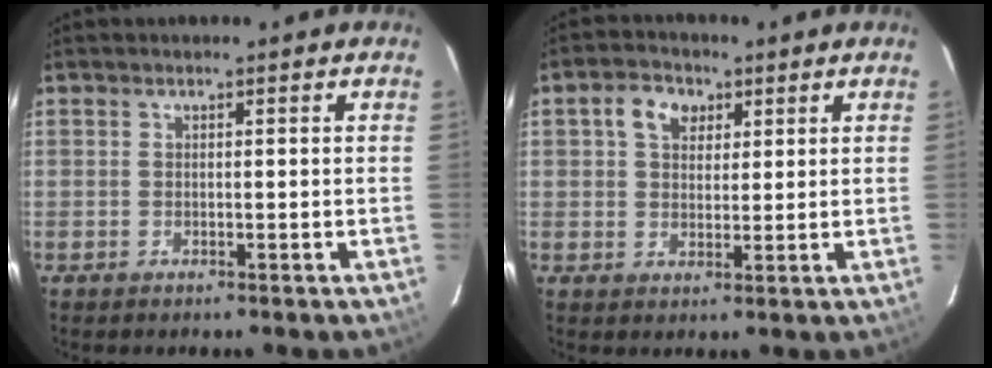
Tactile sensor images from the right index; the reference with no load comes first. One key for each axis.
{"total": 5.4, "fx": 2.2, "fy": 4.0, "fz": 2.8, "tx": -0.047, "ty": 0.021, "tz": 0.038}